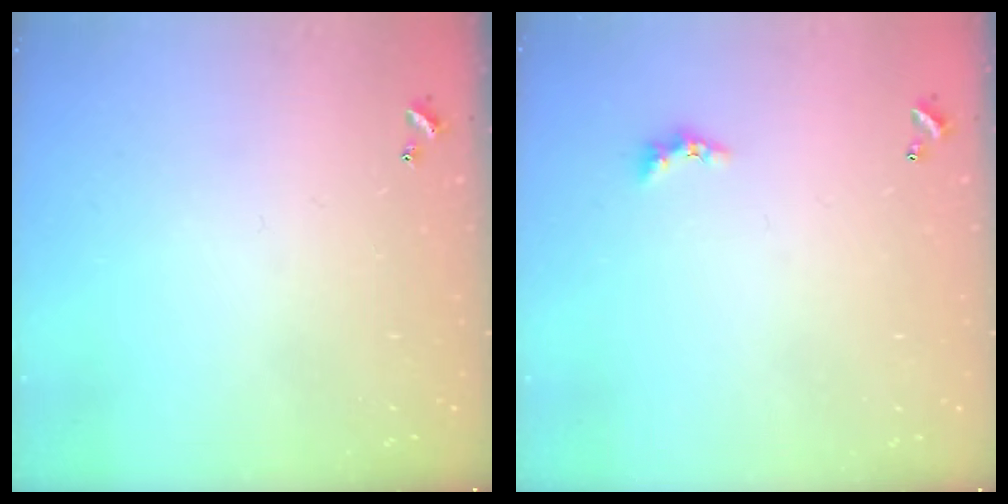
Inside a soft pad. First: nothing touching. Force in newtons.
{"total": 2.7, "press": 2.6, "slide": 0.6}